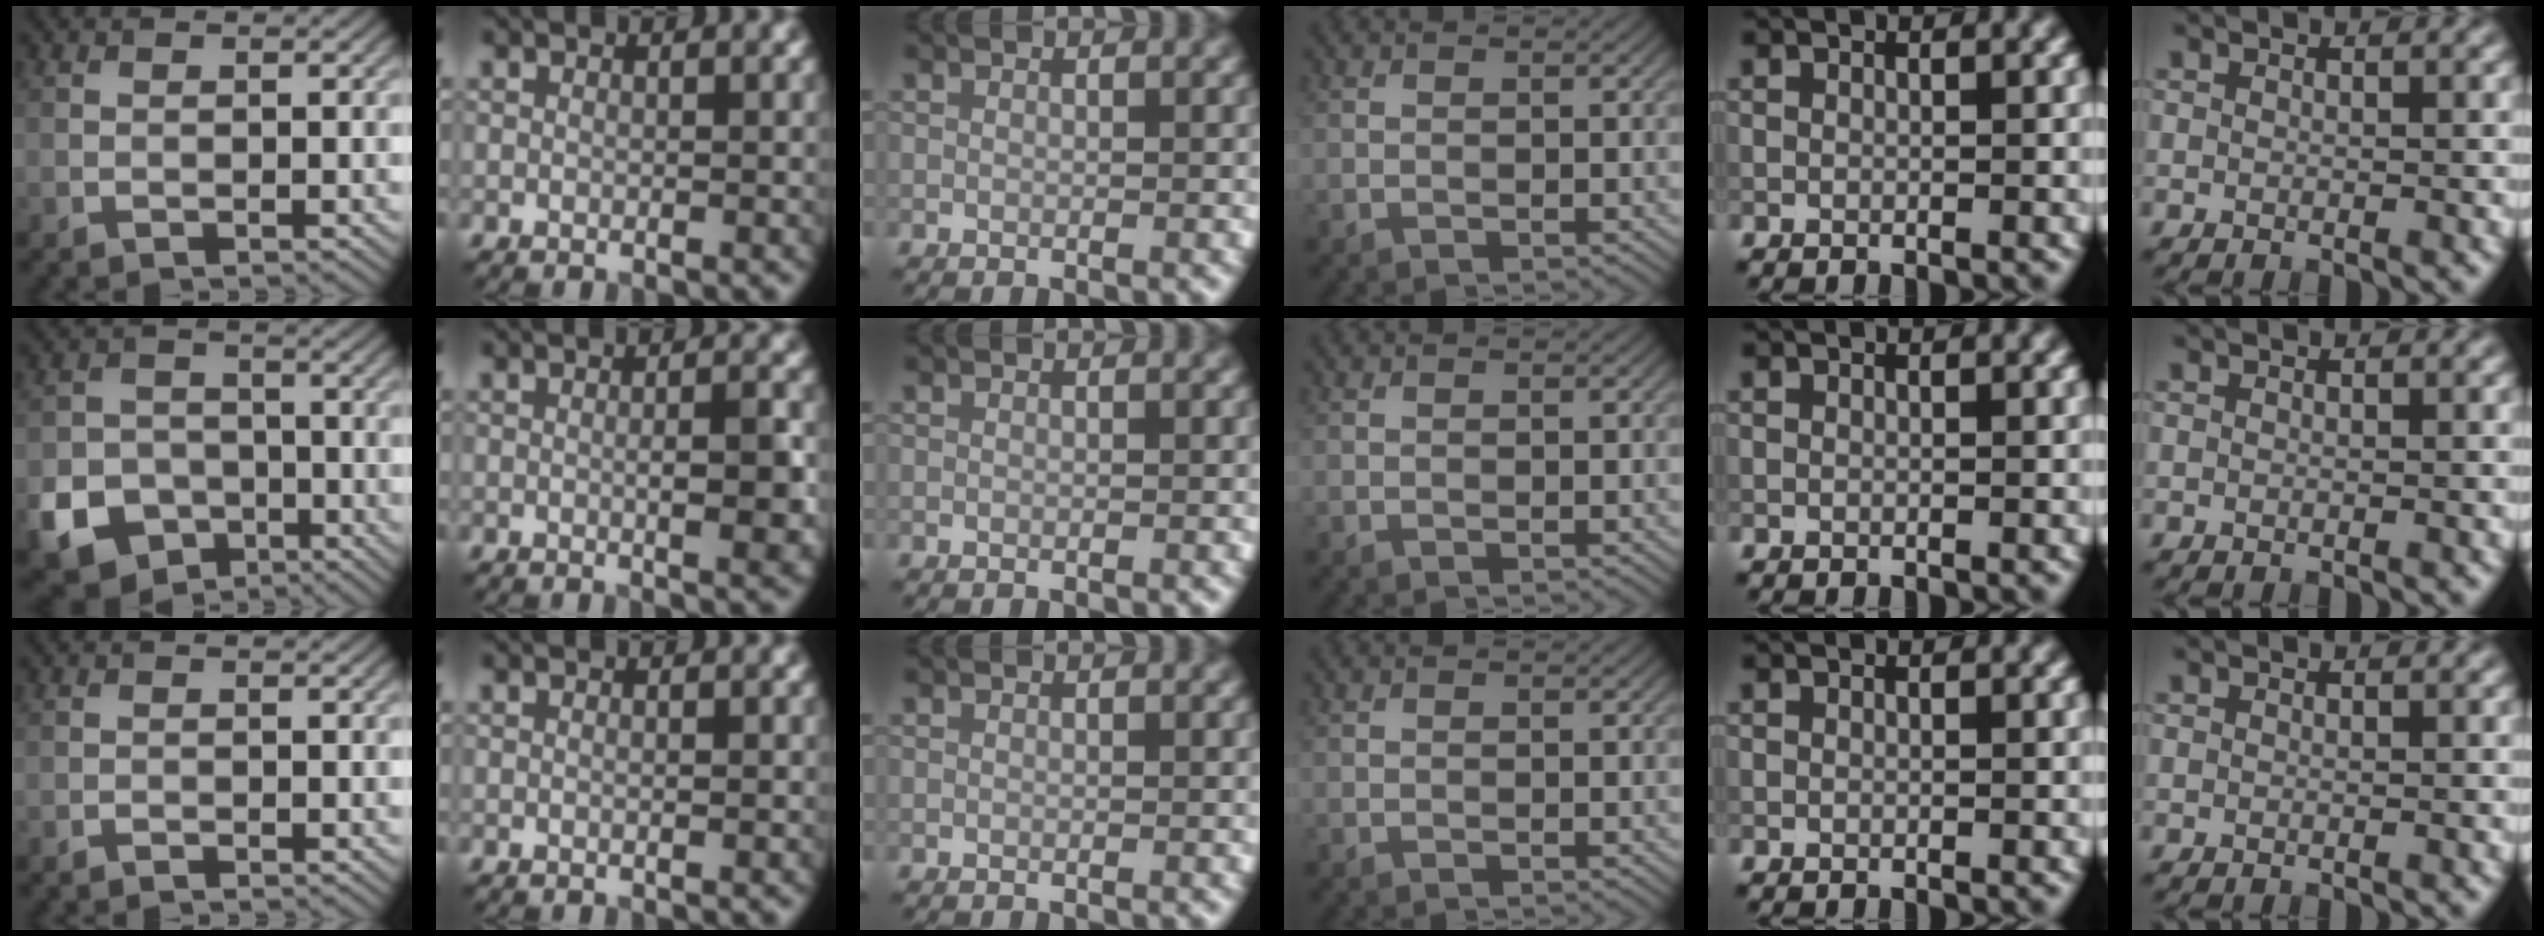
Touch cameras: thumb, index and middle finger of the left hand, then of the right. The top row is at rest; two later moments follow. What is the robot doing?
{"motion": "lift_and_place", "object": "coin"}